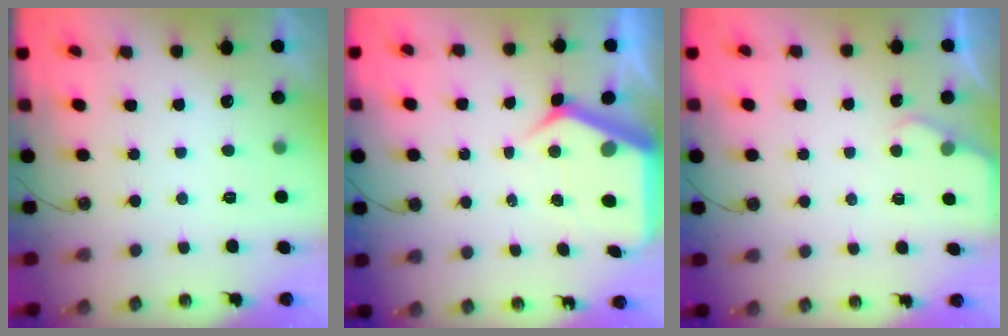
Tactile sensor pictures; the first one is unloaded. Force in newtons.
{"total": 7.6, "press": 7.6, "slide": 0.8}
{"total": 3.2, "press": 3.1, "slide": 0.3}